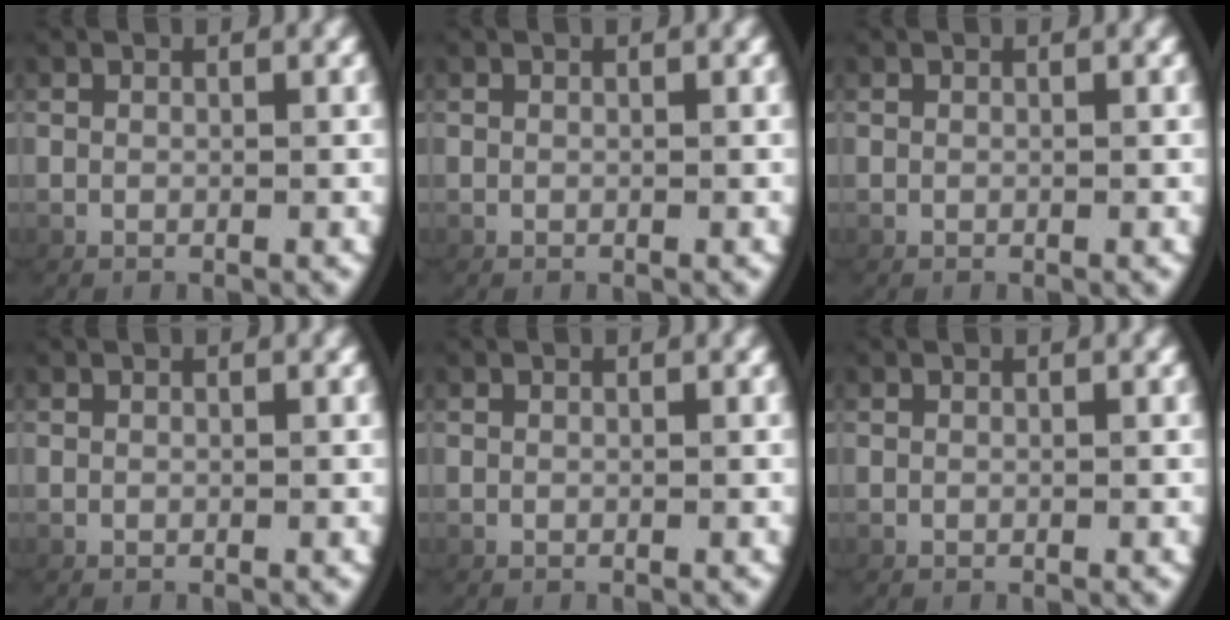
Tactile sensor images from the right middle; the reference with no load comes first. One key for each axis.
{"total": 0.0}
{"total": 0.0}
{"total": 0.0}
{"total": 0.0}
{"total": 0.0}